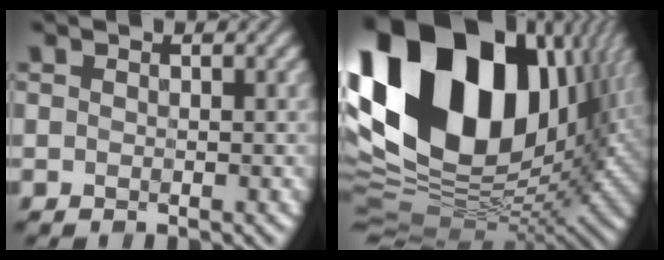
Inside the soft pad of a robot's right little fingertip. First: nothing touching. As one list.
[{"total": 21.0, "force": [5.6, 13.8, 14.8], "torque": [-0.309, 0.010, 0.105]}]